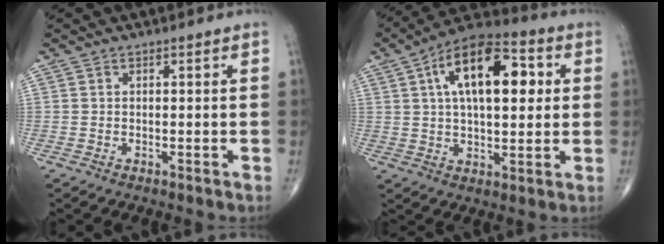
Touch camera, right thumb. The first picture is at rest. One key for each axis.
{"total": 18.0, "fx": 4.6, "fy": 8.8, "fz": 15.0, "tx": -0.219, "ty": 0.017, "tz": 0.066}